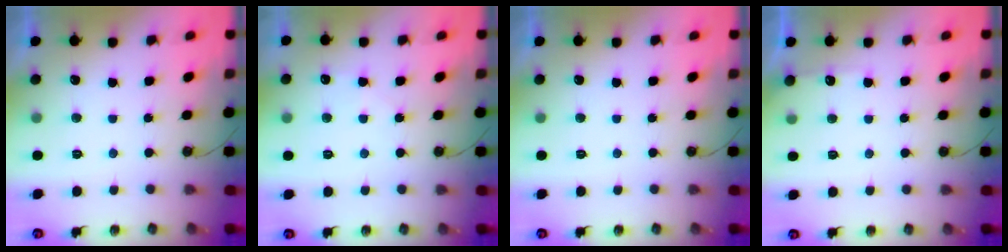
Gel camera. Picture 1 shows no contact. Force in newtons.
{"total": 5.7, "press": 5.6, "slide": 0.6}
{"total": 0.0}
{"total": 4.3, "press": 4.3, "slide": 0.4}